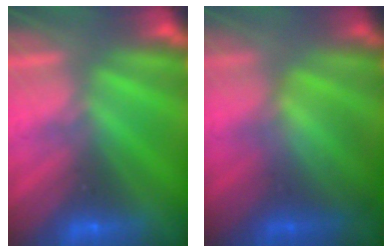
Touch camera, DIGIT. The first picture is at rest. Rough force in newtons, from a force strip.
{"total": 3.7}